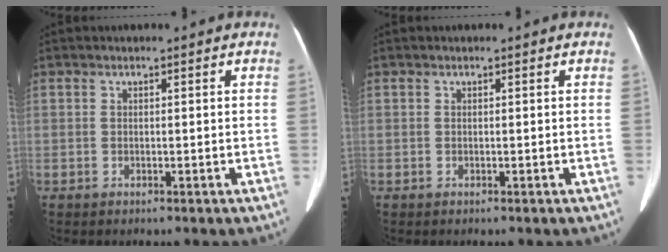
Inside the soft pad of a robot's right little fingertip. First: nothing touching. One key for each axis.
{"total": 0.0}